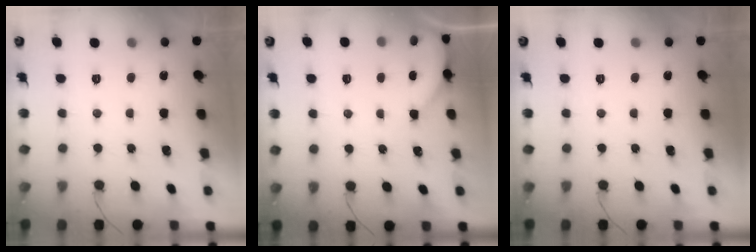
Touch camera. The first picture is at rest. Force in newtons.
{"total": 2.2, "press": 2.2, "slide": 0.3}
{"total": 0.0}